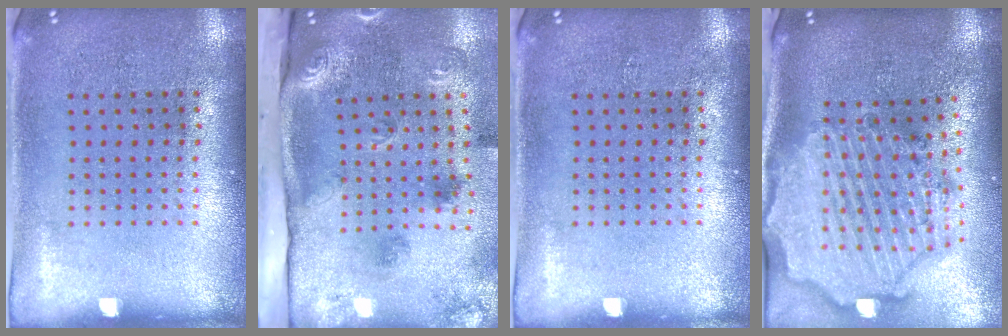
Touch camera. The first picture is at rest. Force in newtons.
{"total": 3.2, "press": 2.1, "slide": 2.5}
{"total": 0.0}
{"total": 3.6, "press": 2.9, "slide": 2.1}